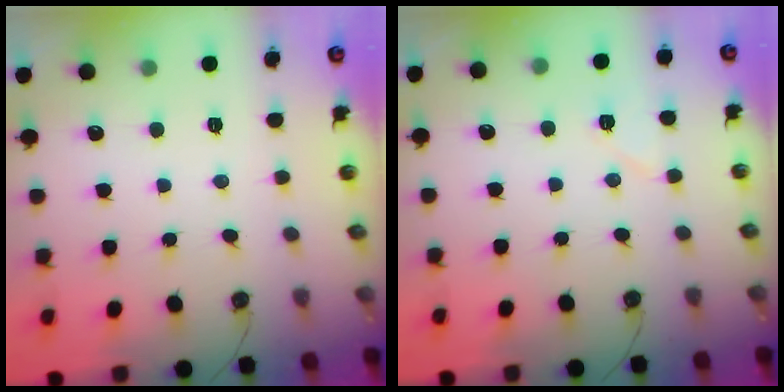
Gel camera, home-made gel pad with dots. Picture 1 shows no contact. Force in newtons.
{"total": 5.7, "press": 5.6, "slide": 1.4}